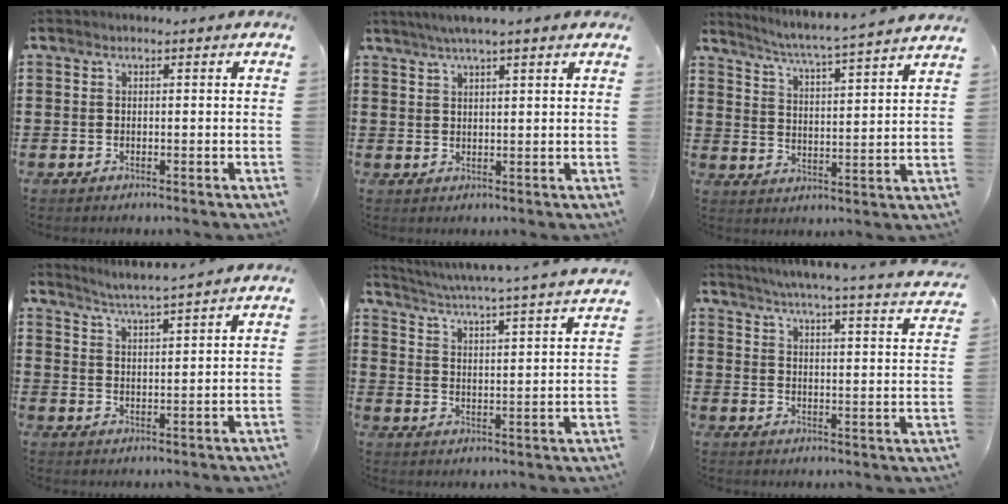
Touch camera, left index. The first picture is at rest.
{"total": 3.2, "force": [2.4, 0.3, 2.1], "torque": [-0.045, 0.003, 0.044]}
{"total": 4.6, "force": [4.2, -1.2, 1.5], "torque": [-0.049, -0.040, 0.065]}
{"total": 3.8, "force": [3.6, -0.9, 0.6], "torque": [-0.025, -0.019, 0.062]}
{"total": 4.0, "force": [3.6, -1.1, 1.5], "torque": [-0.047, -0.038, 0.050]}
{"total": 4.6, "force": [4.1, -0.9, 2.0], "torque": [-0.057, -0.037, 0.062]}